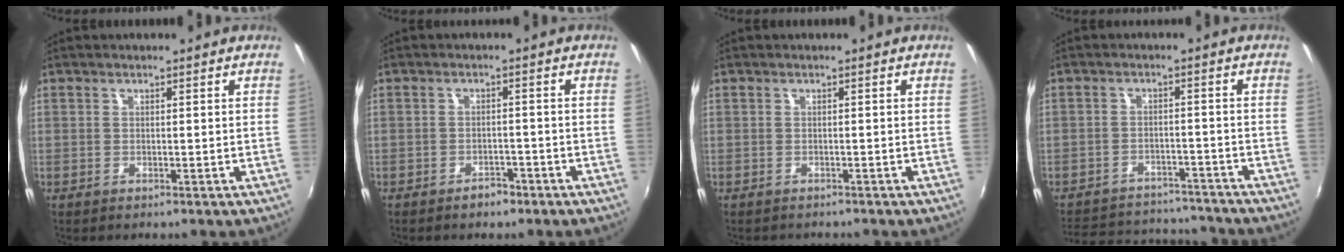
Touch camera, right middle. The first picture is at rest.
{"total": 2.7, "force": [-2.1, 1.4, 0.9], "torque": [-0.022, 0.002, -0.028]}
{"total": 1.3, "force": [-1.2, 0.5, 0.1], "torque": [-0.008, -0.003, -0.017]}
{"total": 16.1, "force": [-13.9, 6.5, 4.9], "torque": [-0.123, 0.033, -0.180]}